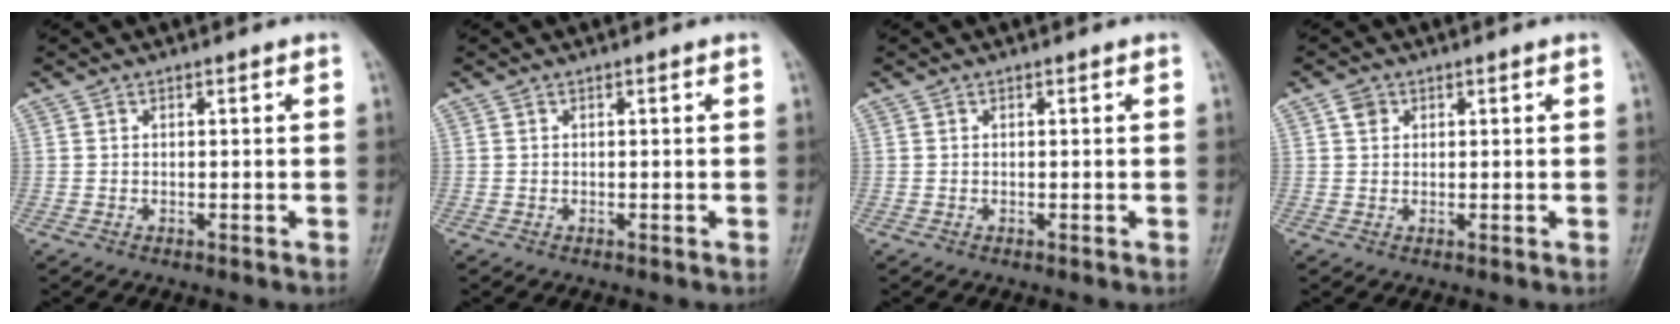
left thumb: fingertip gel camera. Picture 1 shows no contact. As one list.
[{"total": 0.0}, {"total": 0.0}, {"total": 2.0, "force": [0.8, 1.6, 0.8], "torque": [-0.006, 0.000, 0.010]}]